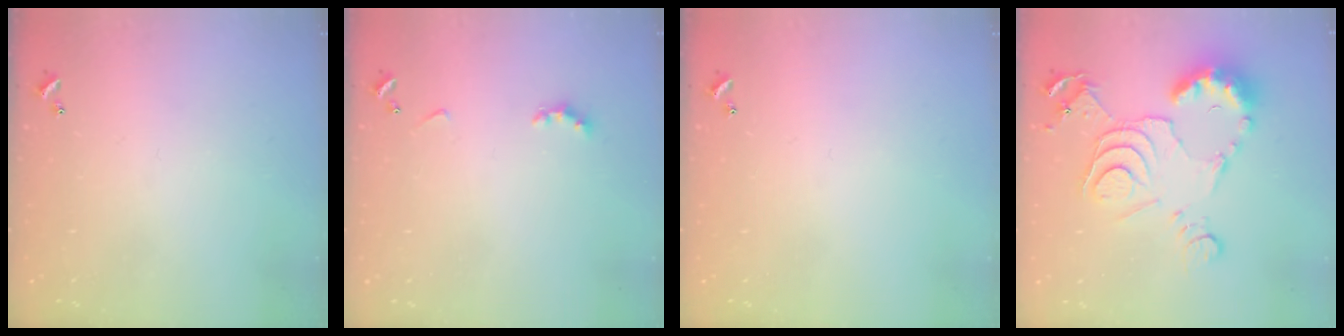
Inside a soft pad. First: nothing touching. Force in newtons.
{"total": 2.9, "press": 2.8, "slide": 0.6}
{"total": 0.0}
{"total": 15.2, "press": 15.1, "slide": 1.6}